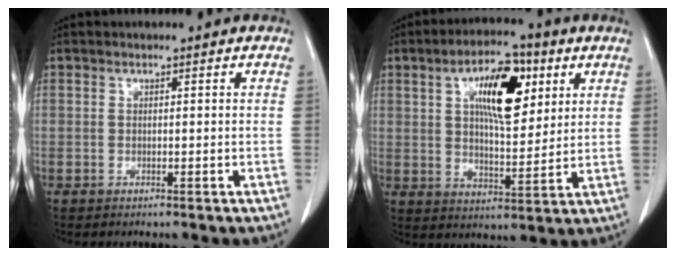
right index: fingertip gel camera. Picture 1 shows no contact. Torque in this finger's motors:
{"motor_torque": [1.04, 0.55, 0.39, 0.18]}